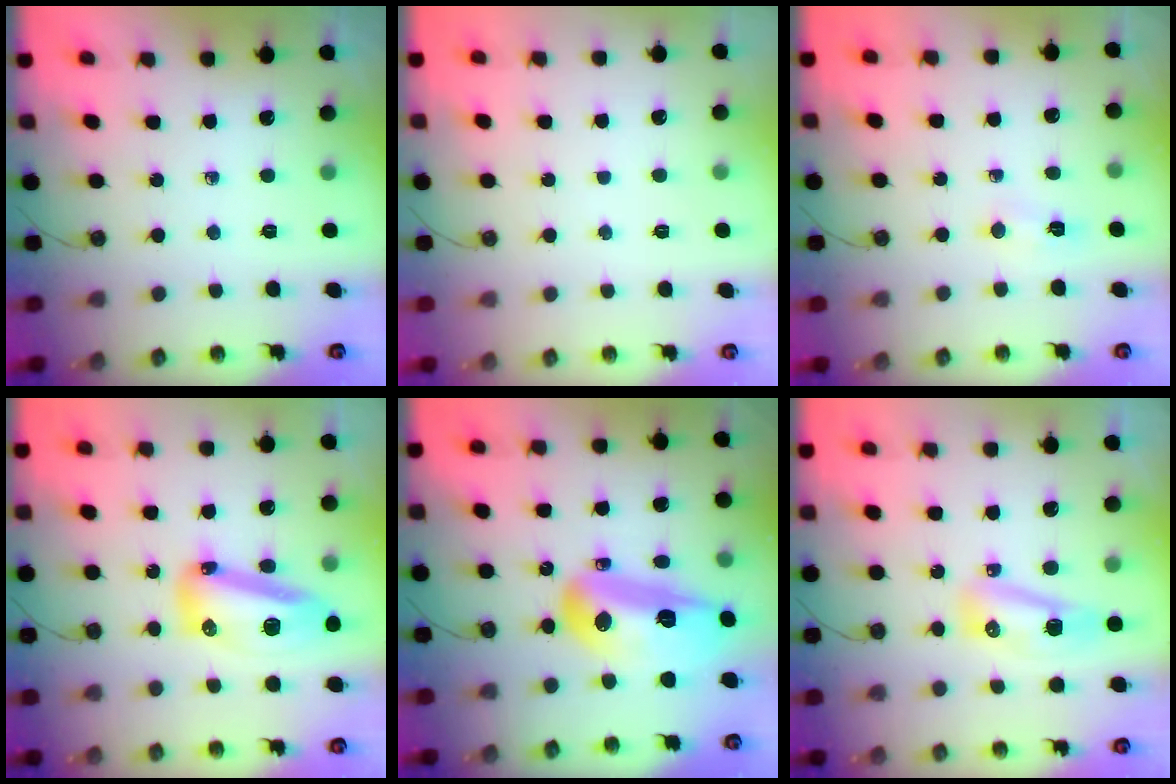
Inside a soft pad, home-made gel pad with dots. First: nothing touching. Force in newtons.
{"total": 1.8, "press": 1.7, "slide": 0.6}
{"total": 4.1, "press": 3.7, "slide": 1.8}
{"total": 15.5, "press": 15.1, "slide": 3.1}
{"total": 29.9, "press": 24.6, "slide": 17.0}
{"total": 8.1, "press": 7.8, "slide": 2.1}